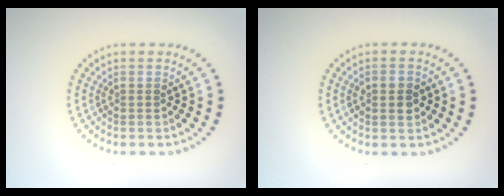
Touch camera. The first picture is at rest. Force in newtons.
{"total": 2.7, "press": 2.7, "slide": 0.2}